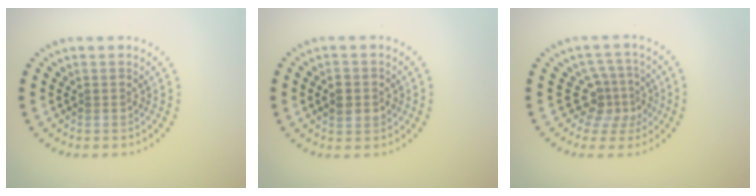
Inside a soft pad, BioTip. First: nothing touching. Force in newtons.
{"total": 2.2, "press": 2.2, "slide": 0.2}
{"total": 3.3, "press": 2.3, "slide": 2.4}